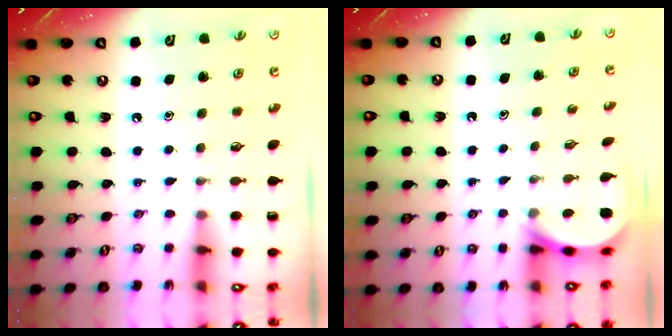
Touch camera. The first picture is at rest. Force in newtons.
{"total": 3.8, "press": 3.8, "slide": 0.4}